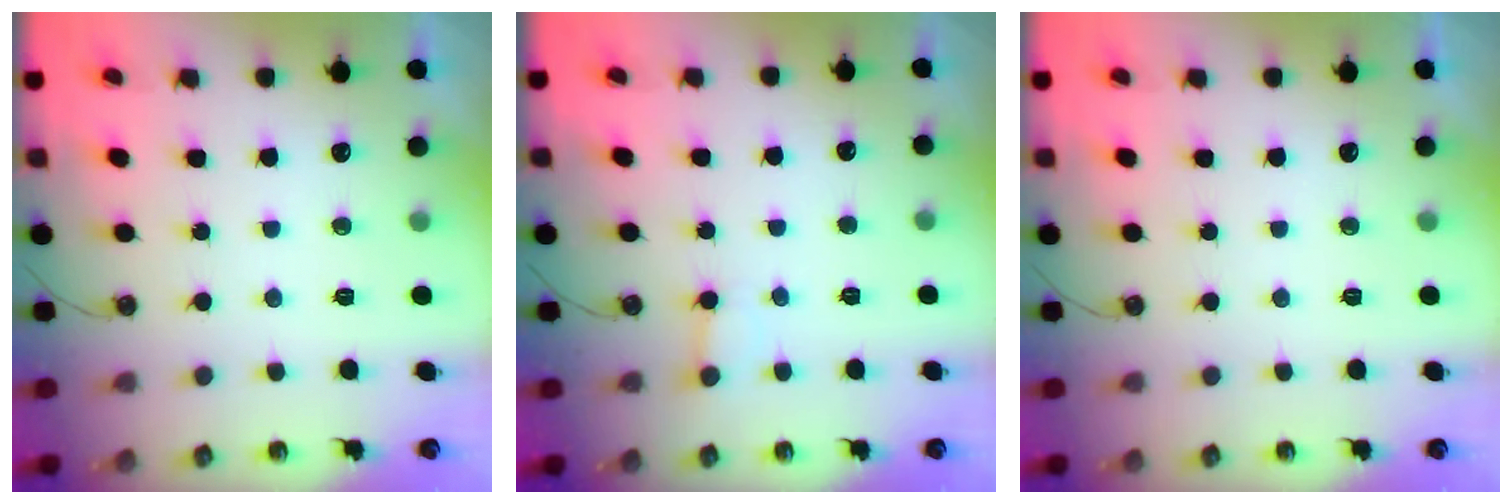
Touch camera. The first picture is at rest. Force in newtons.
{"total": 2.6, "press": 2.6, "slide": 0.2}
{"total": 0.0}